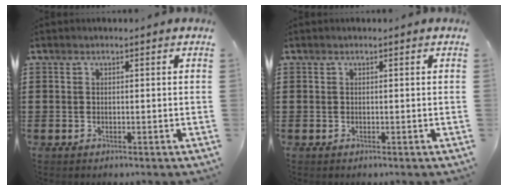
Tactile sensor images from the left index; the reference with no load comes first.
{"total": 0.0}